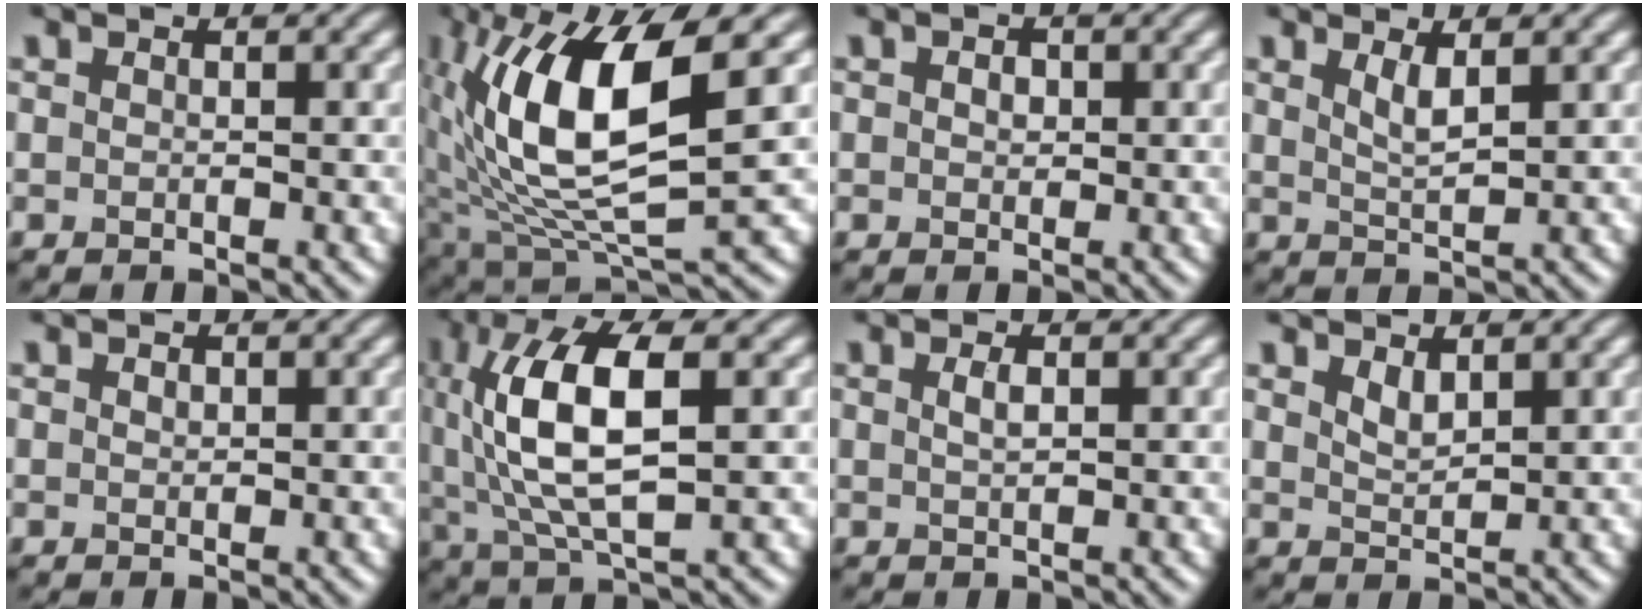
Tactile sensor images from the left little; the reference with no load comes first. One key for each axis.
{"total": 12.0, "fx": 1.5, "fy": 4.3, "fz": 11.1, "tx": -0.214, "ty": 0.000, "tz": 0.028}
{"total": 1.2, "fx": 0.2, "fy": 0.9, "fz": 0.7, "tx": -0.012, "ty": 0.002, "tz": 0.002}
{"total": 1.9, "fx": 1.1, "fy": 0.5, "fz": 1.5, "tx": -0.030, "ty": -0.004, "tz": 0.022}
{"total": 0.5, "fx": 0.3, "fy": 0.4, "fz": 0.3, "tx": -0.005, "ty": 0.000, "tz": 0.005}
{"total": 9.8, "fx": 1.7, "fy": 3.8, "fz": 8.9, "tx": -0.182, "ty": 0.009, "tz": 0.029}
{"total": 1.1, "fx": 0.4, "fy": 0.4, "fz": 1.0, "tx": -0.021, "ty": 0.002, "tz": 0.009}
{"total": 1.6, "fx": 1.1, "fy": 0.6, "fz": 1.0, "tx": -0.023, "ty": -0.003, "tz": 0.026}